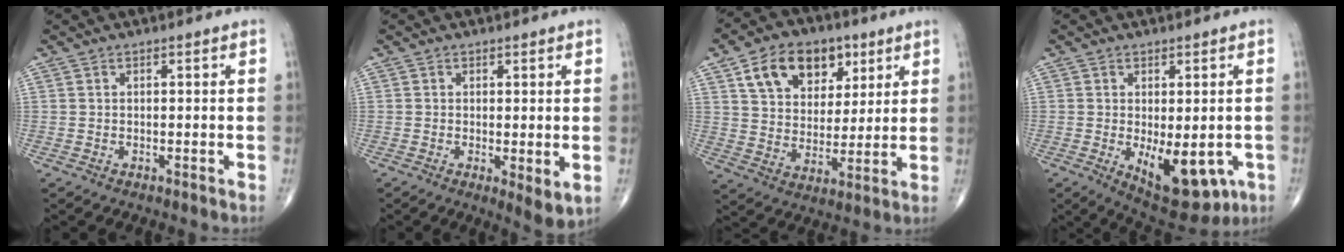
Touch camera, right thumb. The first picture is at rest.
{"total": 4.3, "force": [-0.5, 1.4, 4.0], "torque": [-0.063, -0.017, -0.009]}
{"total": 15.1, "force": [7.0, 10.3, 8.5], "torque": [-0.102, -0.016, 0.124]}
{"total": 12.0, "force": [-3.3, 6.0, 9.9], "torque": [-0.114, -0.011, -0.031]}